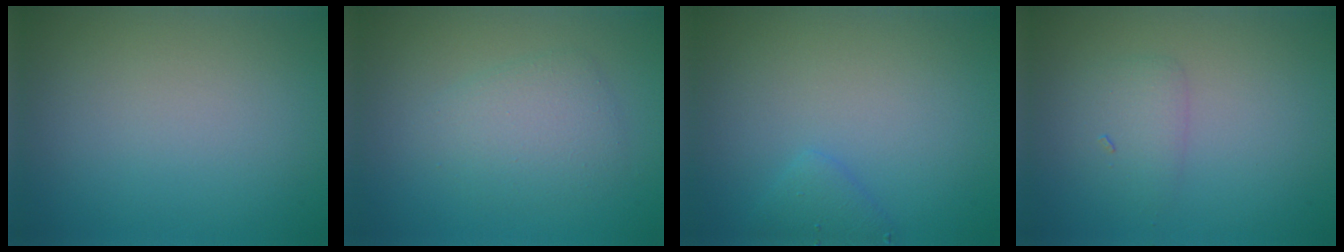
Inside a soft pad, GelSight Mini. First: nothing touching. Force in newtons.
{"total": 2.8, "press": 2.8, "slide": 0.2}
{"total": 1.5, "press": 1.5, "slide": 0.0}
{"total": 1.7, "press": 1.7, "slide": 0.1}